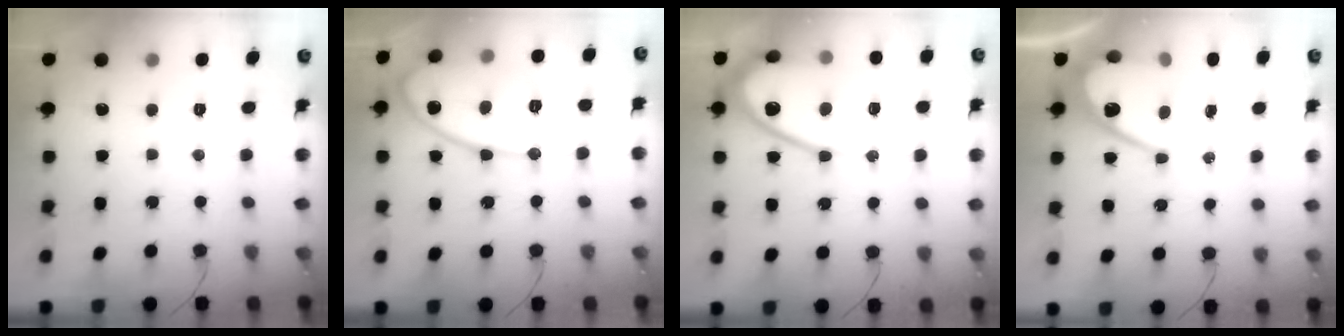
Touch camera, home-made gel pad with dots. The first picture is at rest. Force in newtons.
{"total": 13.4, "press": 13.4, "slide": 1.2}
{"total": 12.5, "press": 12.5, "slide": 1.1}
{"total": 10.1, "press": 10.1, "slide": 0.7}